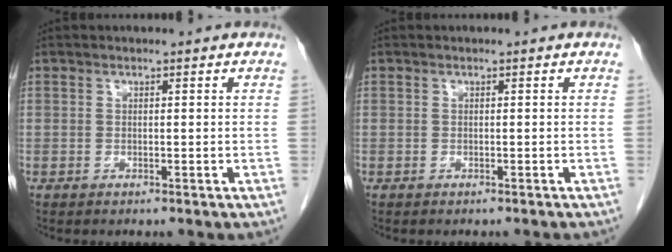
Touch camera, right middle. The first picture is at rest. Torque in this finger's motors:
{"motor_torque": [-0.16, 0.15, -0.15, -0.01]}